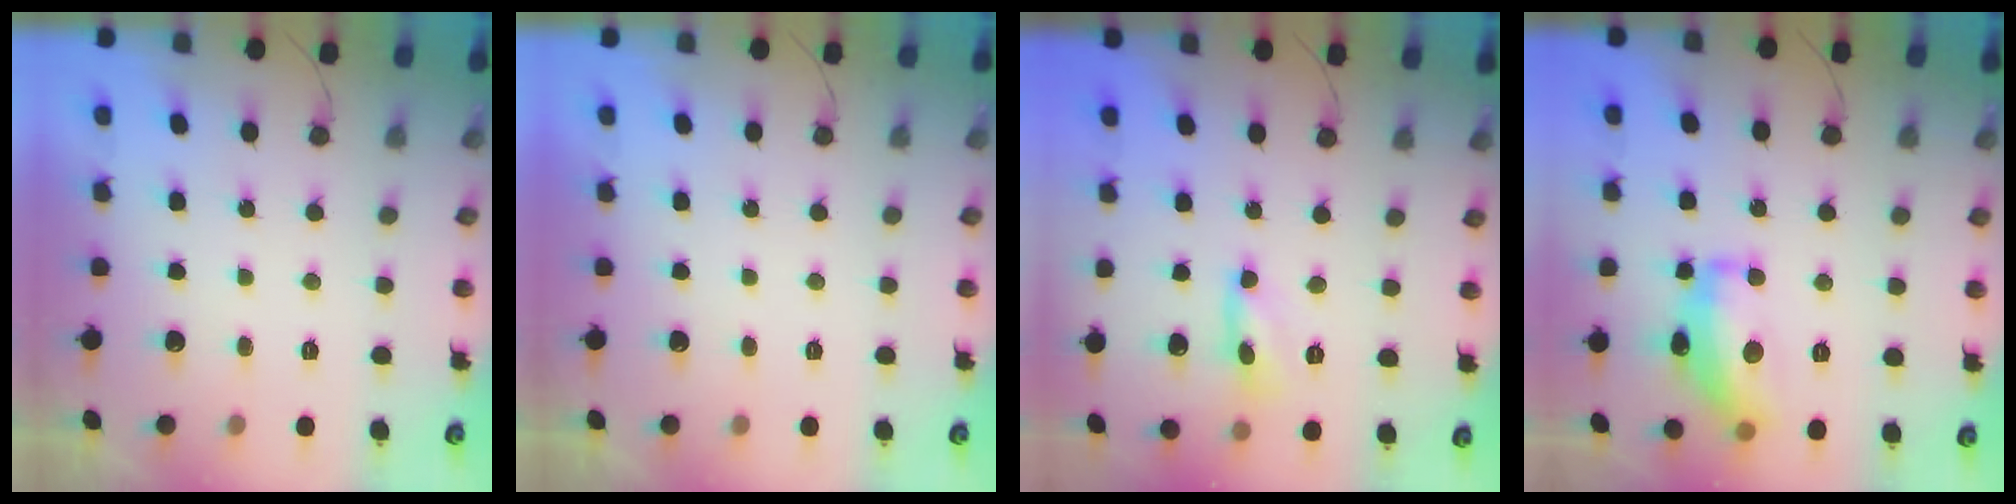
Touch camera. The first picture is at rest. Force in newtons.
{"total": 0.0}
{"total": 1.8, "press": 1.8, "slide": 0.2}
{"total": 16.1, "press": 16.1, "slide": 0.8}